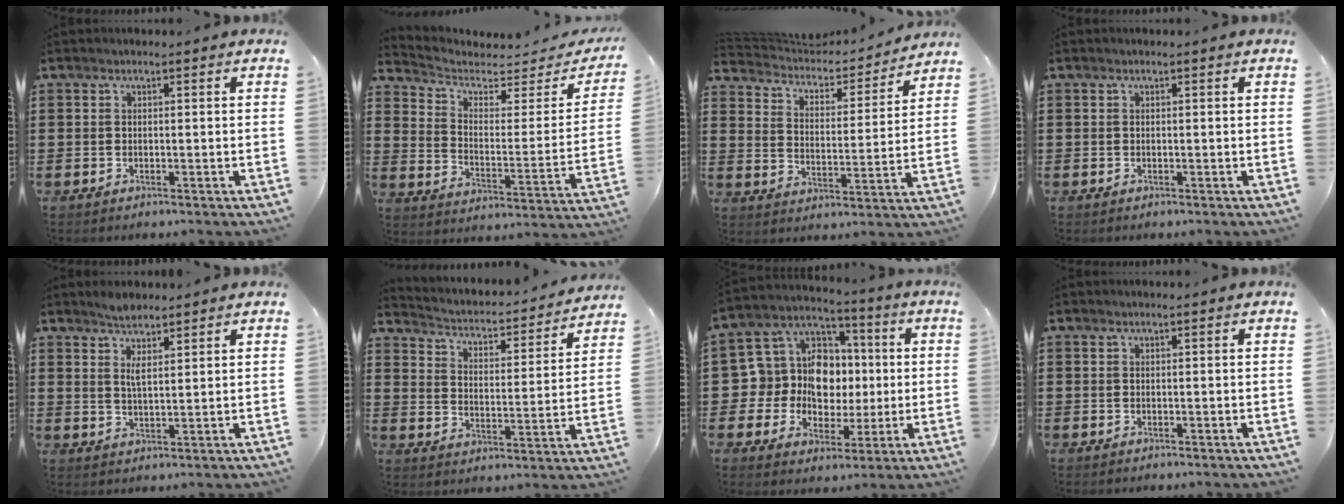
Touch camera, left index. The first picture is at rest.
{"total": 4.1, "force": [3.3, 1.9, 1.6], "torque": [-0.053, -0.023, 0.051]}
{"total": 3.6, "force": [3.3, 1.1, 0.6], "torque": [-0.035, -0.025, 0.050]}
{"total": 0.0}
{"total": 3.7, "force": [2.7, 0.9, 2.3], "torque": [-0.050, 0.002, 0.049]}
{"total": 1.8, "force": [1.8, 0.4, 0.4], "torque": [-0.025, -0.026, 0.017]}
{"total": 16.3, "force": [-0.9, 15.4, 5.4], "torque": [-0.142, -0.033, 0.024]}
{"total": 0.0}